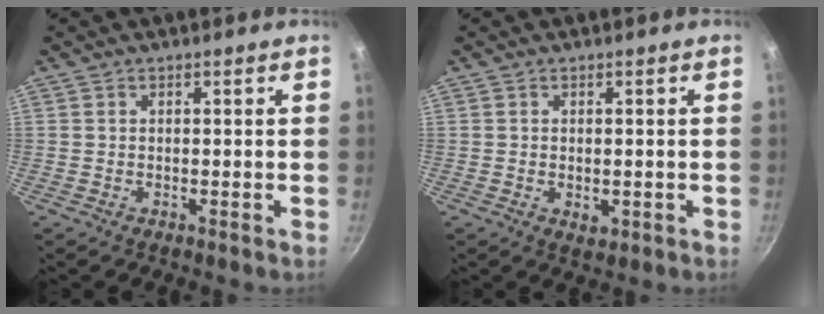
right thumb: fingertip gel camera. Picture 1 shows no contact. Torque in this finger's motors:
{"motor_torque": [-0.39, 0.26, -0.21, 0.01, 0.10]}